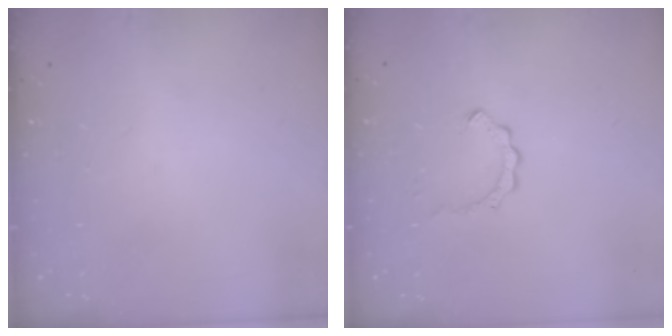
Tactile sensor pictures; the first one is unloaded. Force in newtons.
{"total": 2.3, "press": 2.3, "slide": 0.2}